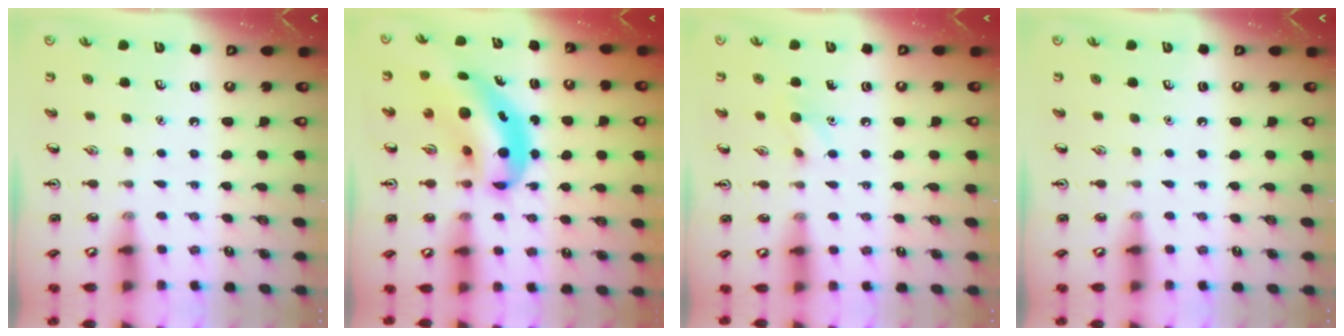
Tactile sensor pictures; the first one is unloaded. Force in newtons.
{"total": 10.9, "press": 10.3, "slide": 3.5}
{"total": 6.4, "press": 6.3, "slide": 1.4}
{"total": 0.0}